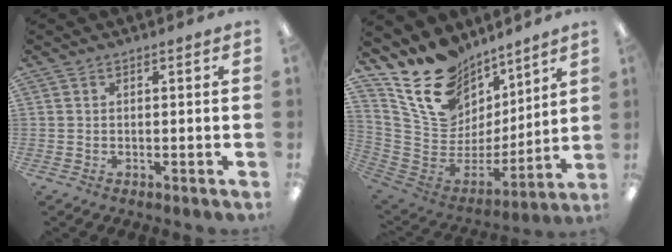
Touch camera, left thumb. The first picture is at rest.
{"total": 17.6, "force": [12.3, 11.2, 5.8], "torque": [-0.121, -0.092, 0.232]}